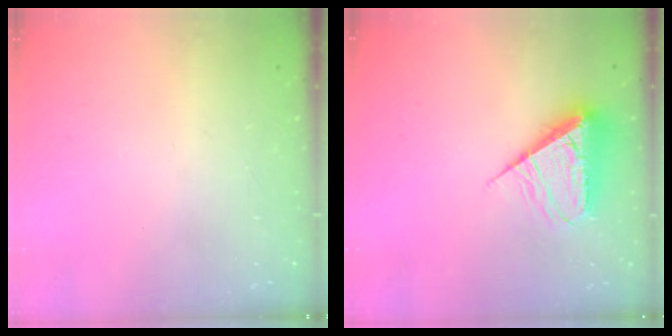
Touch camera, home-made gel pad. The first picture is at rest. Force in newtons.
{"total": 8.8, "press": 8.8, "slide": 0.9}